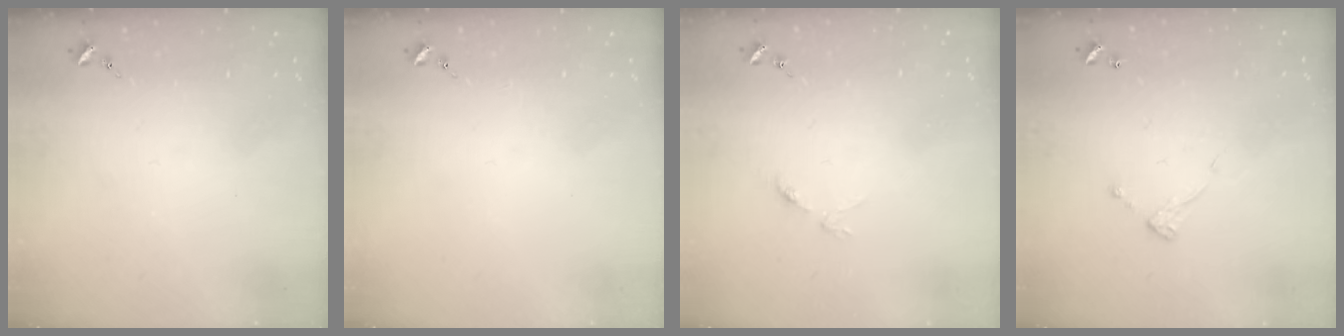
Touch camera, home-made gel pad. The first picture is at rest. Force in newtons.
{"total": 0.0}
{"total": 3.7, "press": 3.7, "slide": 0.3}
{"total": 5.3, "press": 5.3, "slide": 0.2}